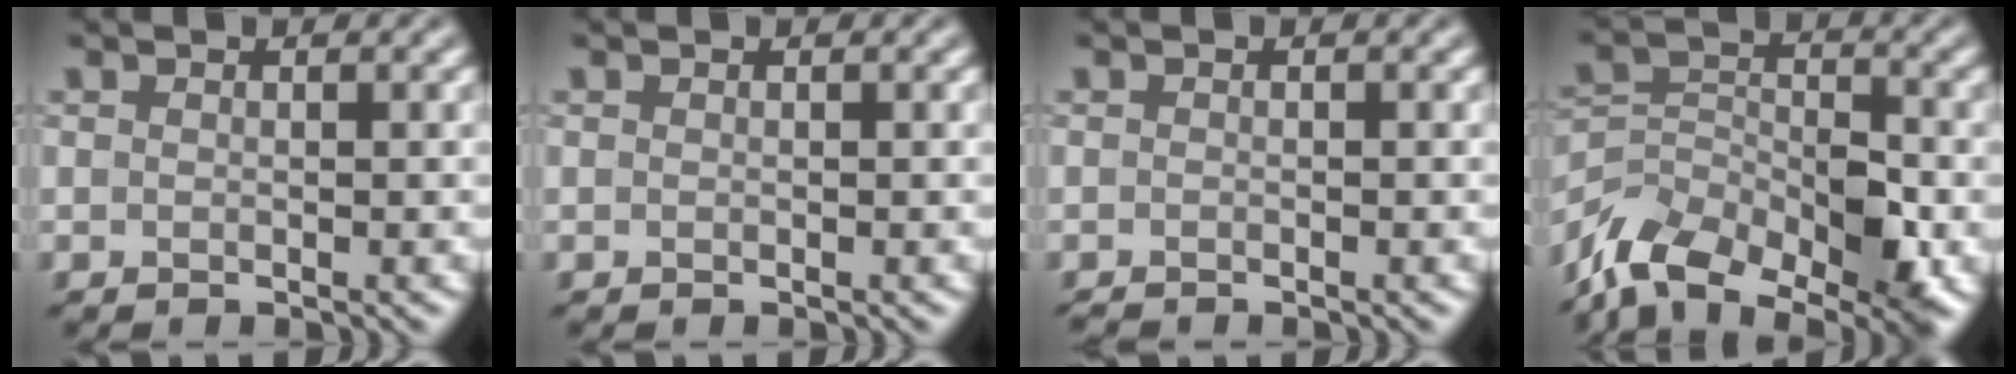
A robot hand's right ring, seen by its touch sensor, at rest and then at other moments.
{"total": 0.0}
{"total": 0.6, "force": [-0.5, -0.1, 0.1], "torque": [-0.001, 0.000, -0.013]}
{"total": 10.3, "force": [-6.9, 5.3, 5.6], "torque": [-0.102, 0.001, -0.132]}